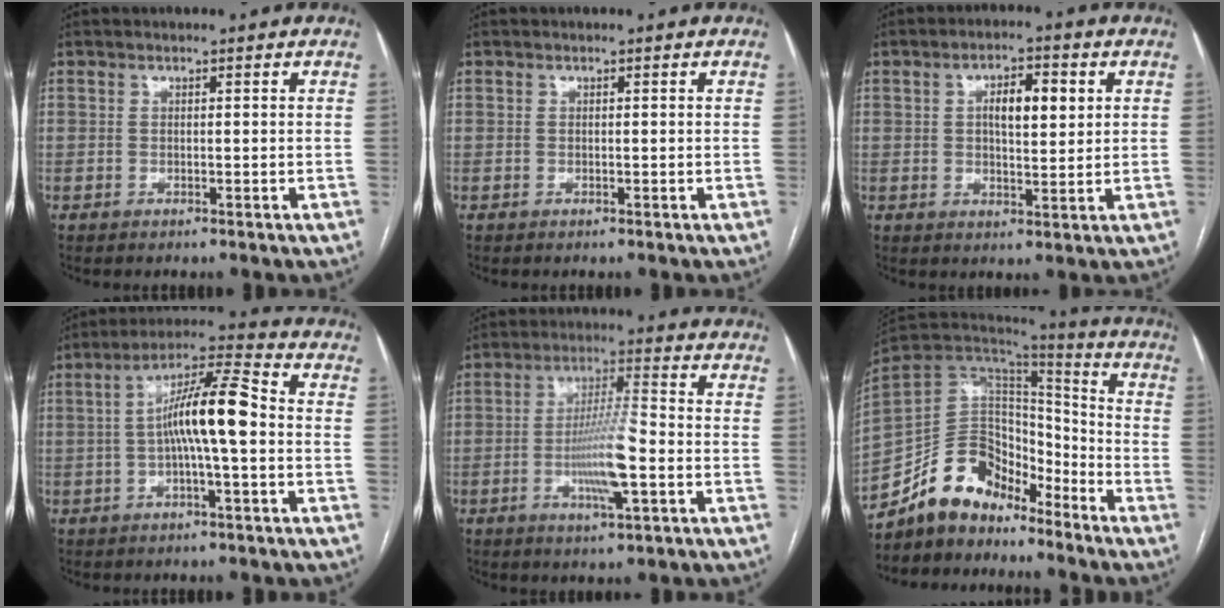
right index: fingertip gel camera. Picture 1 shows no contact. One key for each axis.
{"total": 0.0}
{"total": 6.4, "fx": 1.7, "fy": 2.2, "fz": 5.8, "tx": -0.098, "ty": 0.011, "tz": 0.028}
{"total": 10.6, "fx": -0.7, "fy": 1.0, "fz": 10.5, "tx": -0.188, "ty": 0.025, "tz": -0.018}
{"total": 9.5, "fx": -2.5, "fy": 1.2, "fz": 9.0, "tx": -0.167, "ty": 0.000, "tz": -0.045}
{"total": 13.5, "fx": -10.8, "fy": 6.6, "fz": 4.8, "tx": -0.080, "ty": 0.049, "tz": -0.197}